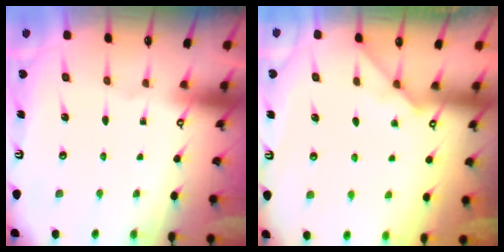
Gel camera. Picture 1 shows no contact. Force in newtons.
{"total": 2.4, "press": 2.3, "slide": 0.4}